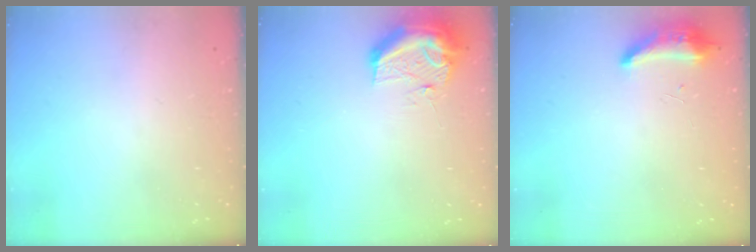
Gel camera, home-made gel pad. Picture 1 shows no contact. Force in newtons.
{"total": 11.7, "press": 11.7, "slide": 1.3}
{"total": 8.5, "press": 8.4, "slide": 1.6}